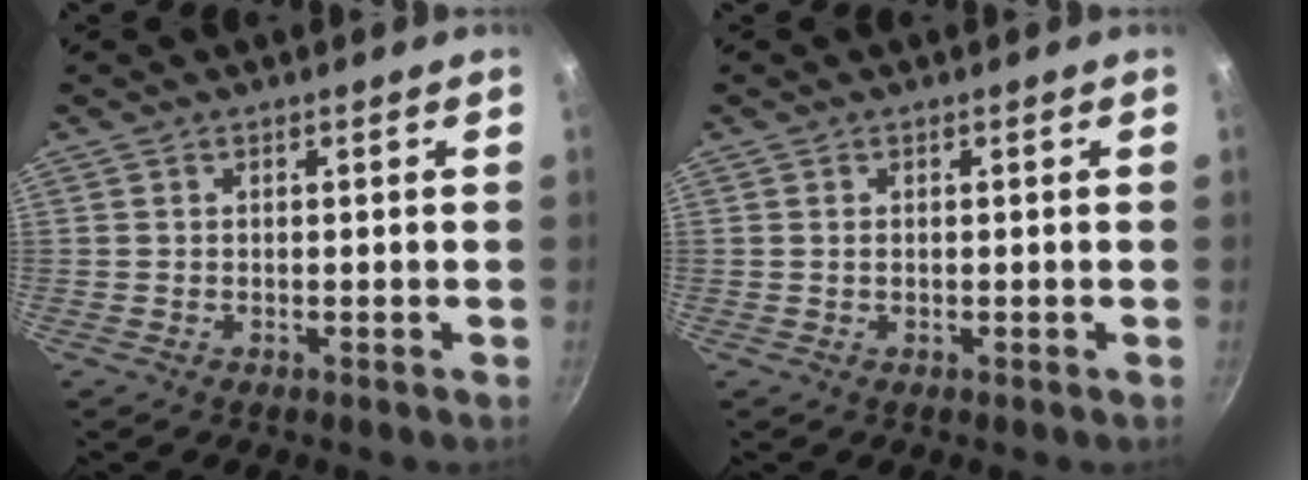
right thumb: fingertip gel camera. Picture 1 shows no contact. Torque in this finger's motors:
{"motor_torque": [-0.16, 0.13, 0.25, 0.56, 0.05]}